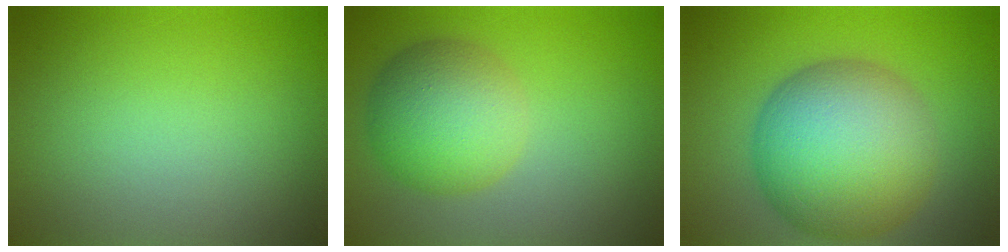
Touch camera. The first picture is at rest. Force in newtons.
{"total": 6.2, "press": 6.2, "slide": 0.1}
{"total": 12.2, "press": 12.2, "slide": 0.4}